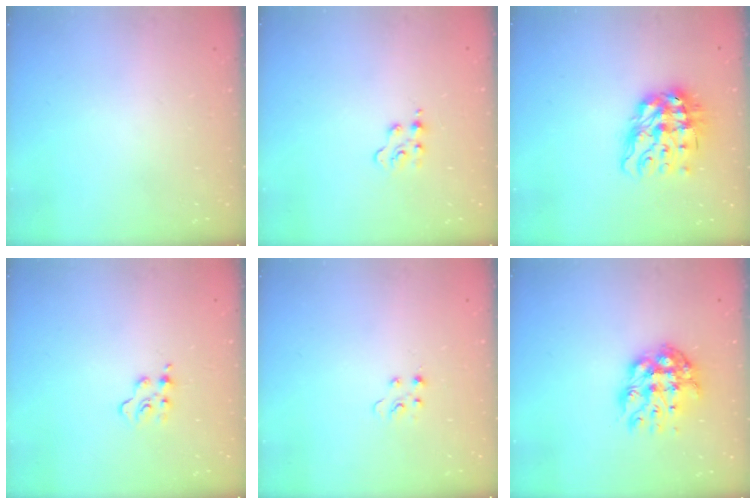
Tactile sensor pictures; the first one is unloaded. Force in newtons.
{"total": 2.2, "press": 2.2, "slide": 0.5}
{"total": 13.5, "press": 13.4, "slide": 1.7}
{"total": 3.8, "press": 3.8, "slide": 0.3}
{"total": 2.7, "press": 2.7, "slide": 0.4}
{"total": 10.9, "press": 10.8, "slide": 0.9}